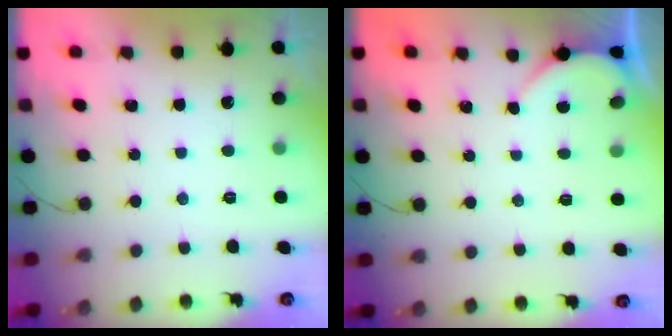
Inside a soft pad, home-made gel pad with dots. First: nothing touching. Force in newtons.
{"total": 2.1, "press": 2.1, "slide": 0.2}